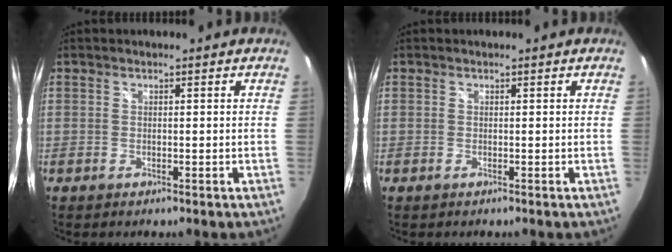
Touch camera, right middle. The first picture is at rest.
{"total": 0.0}